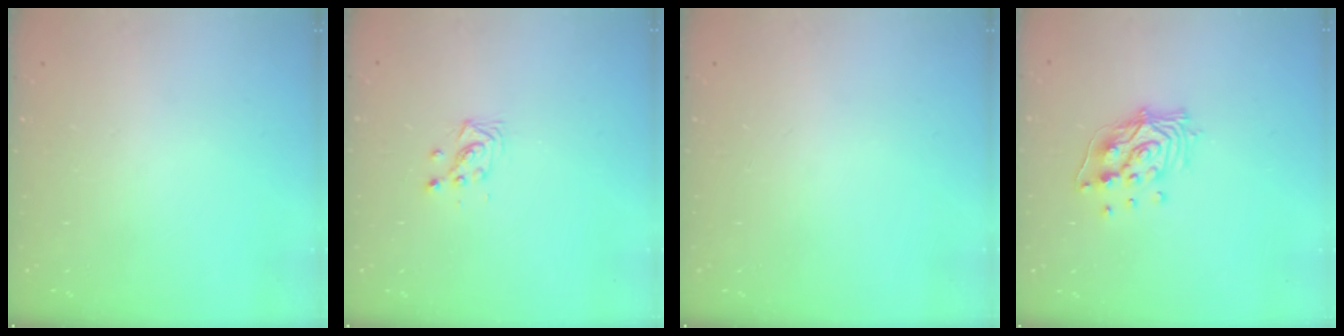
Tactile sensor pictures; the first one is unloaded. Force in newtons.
{"total": 3.5, "press": 3.5, "slide": 0.3}
{"total": 0.0}
{"total": 12.9, "press": 12.9, "slide": 1.4}